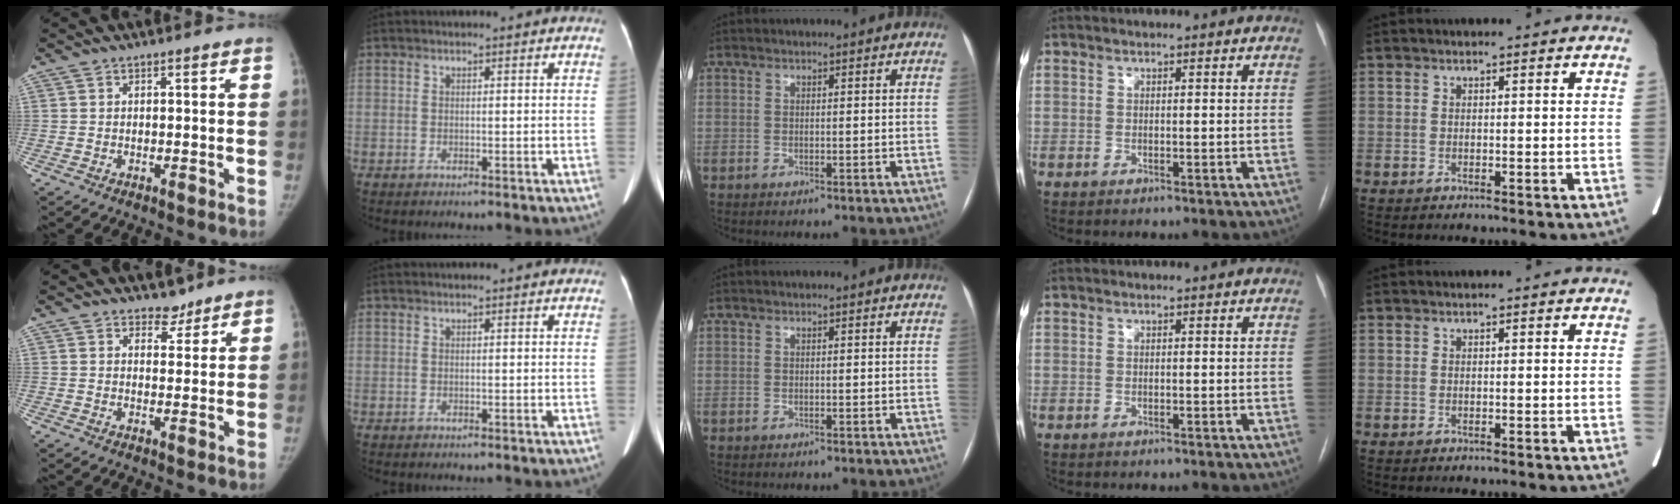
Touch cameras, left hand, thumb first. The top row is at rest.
{"thumb": {"total": 3.1, "force": [2.6, 1.8, 0.3], "torque": [0.018, -0.018, 0.036]}}